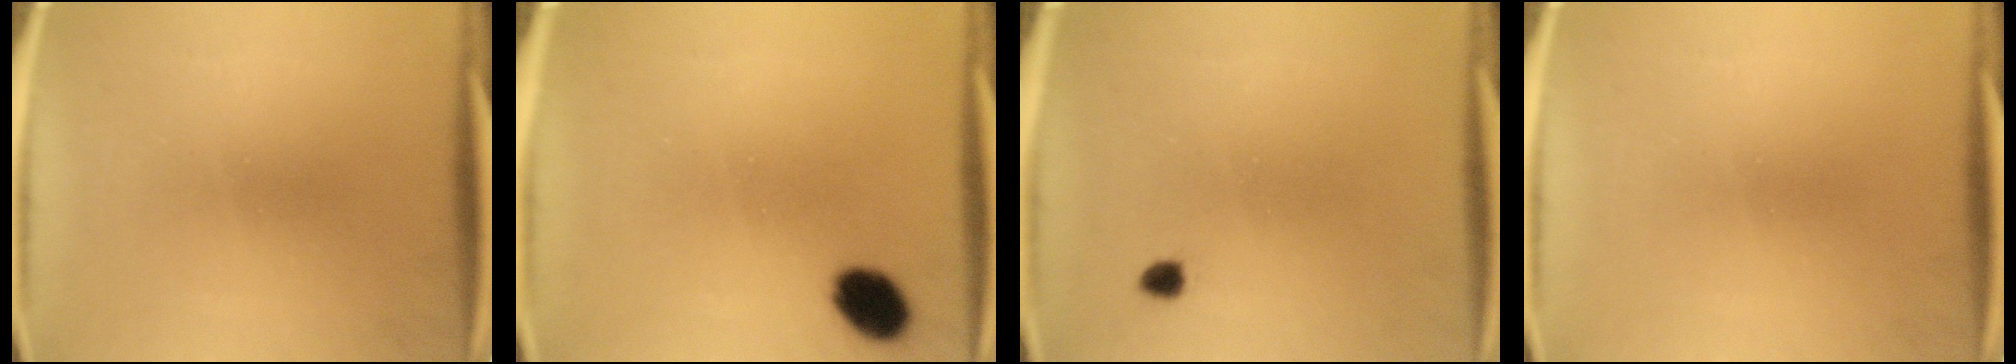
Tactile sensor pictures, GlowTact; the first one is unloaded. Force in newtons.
{"total": 6.4}
{"total": 1.3}
{"total": 0.0}